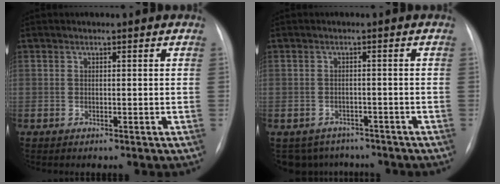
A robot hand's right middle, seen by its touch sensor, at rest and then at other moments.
{"total": 6.5, "force": [-5.6, 3.3, 0.2], "torque": [-0.005, 0.008, -0.069]}